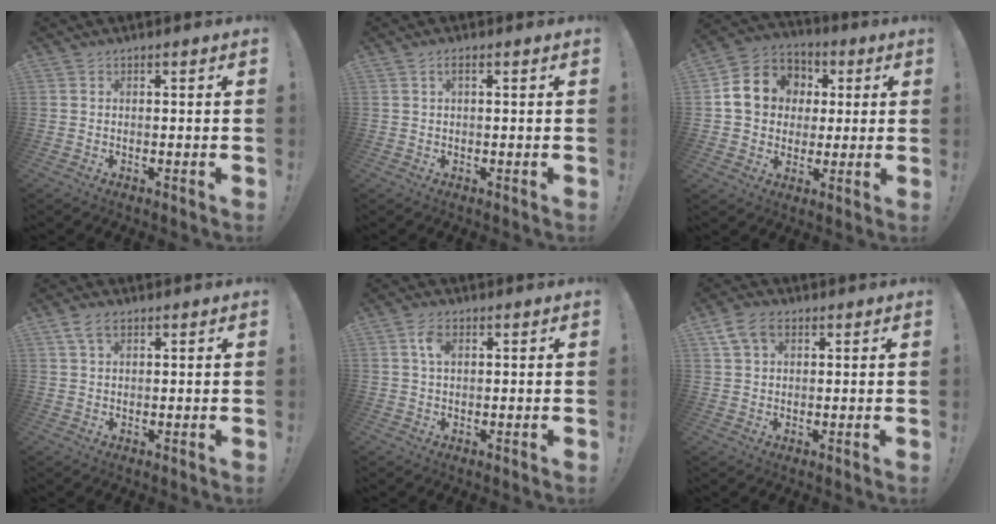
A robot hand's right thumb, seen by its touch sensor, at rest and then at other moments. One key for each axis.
{"total": 1.5, "fx": 0.3, "fy": 0.4, "fz": 1.4, "tx": -0.022, "ty": 0.000, "tz": 0.003}
{"total": 13.7, "fx": 2.5, "fy": 12.1, "fz": 5.9, "tx": -0.076, "ty": 0.002, "tz": 0.058}
{"total": 4.8, "fx": 2.5, "fy": 2.6, "fz": 3.1, "tx": -0.056, "ty": -0.003, "tz": 0.049}
{"total": 4.4, "fx": 1.6, "fy": 2.5, "fz": 3.2, "tx": -0.053, "ty": 0.001, "tz": 0.026}
{"total": 7.5, "fx": 3.4, "fy": 4.9, "fz": 4.5, "tx": -0.077, "ty": 0.001, "tz": 0.068}